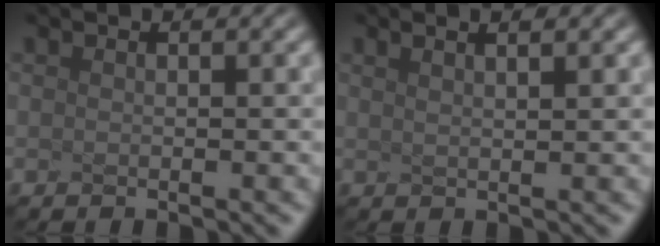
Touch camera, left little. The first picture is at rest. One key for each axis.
{"total": 2.2, "fx": 1.5, "fy": 0.6, "fz": 1.6, "tx": -0.021, "ty": 0.025, "tz": 0.014}